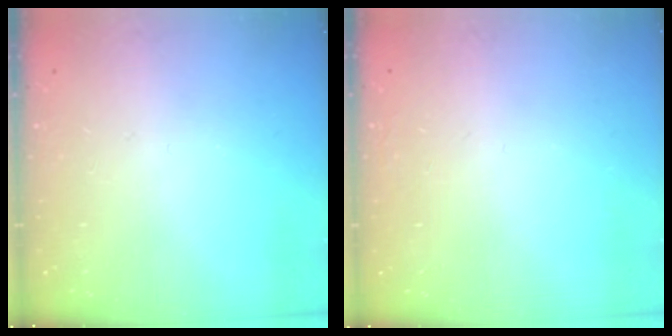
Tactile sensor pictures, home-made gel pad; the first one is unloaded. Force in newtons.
{"total": 1.5, "press": 1.5, "slide": 0.1}